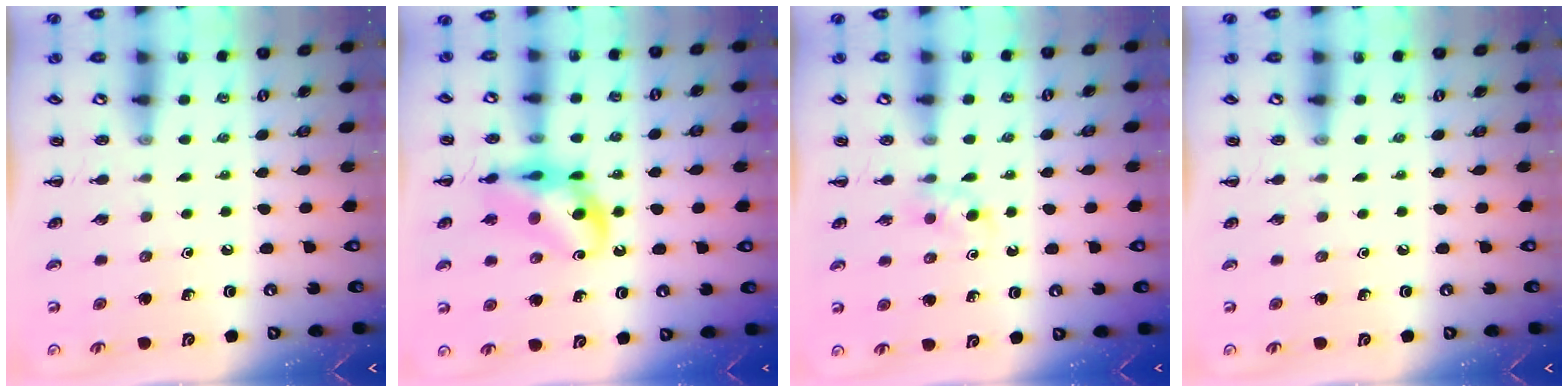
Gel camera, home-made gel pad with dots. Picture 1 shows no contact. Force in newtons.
{"total": 13.3, "press": 13.0, "slide": 2.6}
{"total": 3.0, "press": 2.7, "slide": 1.4}
{"total": 0.0}